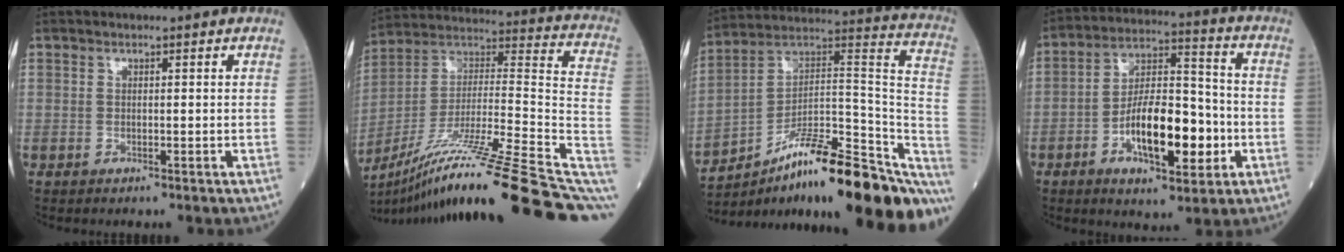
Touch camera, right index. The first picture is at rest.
{"total": 29.9, "force": [-20.5, 1.0, 21.8], "torque": [-0.286, 0.004, -0.334]}
{"total": 28.8, "force": [-20.2, 5.9, 19.7], "torque": [-0.201, 0.034, -0.309]}
{"total": 13.9, "force": [-4.3, 4.9, 12.3], "torque": [-0.216, 0.013, -0.072]}